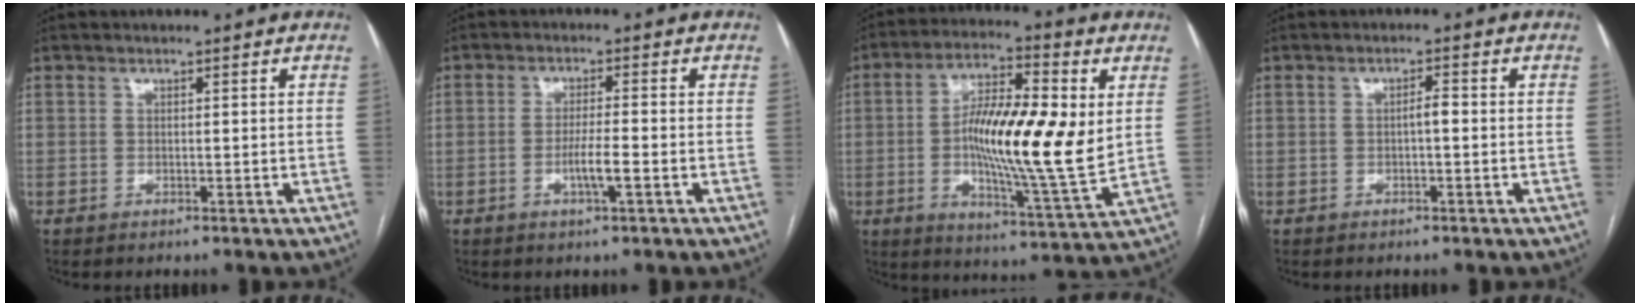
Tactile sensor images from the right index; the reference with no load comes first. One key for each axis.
{"total": 4.0, "fx": -1.4, "fy": 0.1, "fz": 3.7, "tx": -0.070, "ty": -0.004, "tz": -0.025}
{"total": 17.2, "fx": 1.1, "fy": 2.7, "fz": 17.0, "tx": -0.302, "ty": -0.001, "tz": 0.008}
{"total": 1.6, "fx": -0.3, "fy": 0.4, "fz": 1.6, "tx": -0.025, "ty": 0.004, "tz": -0.005}